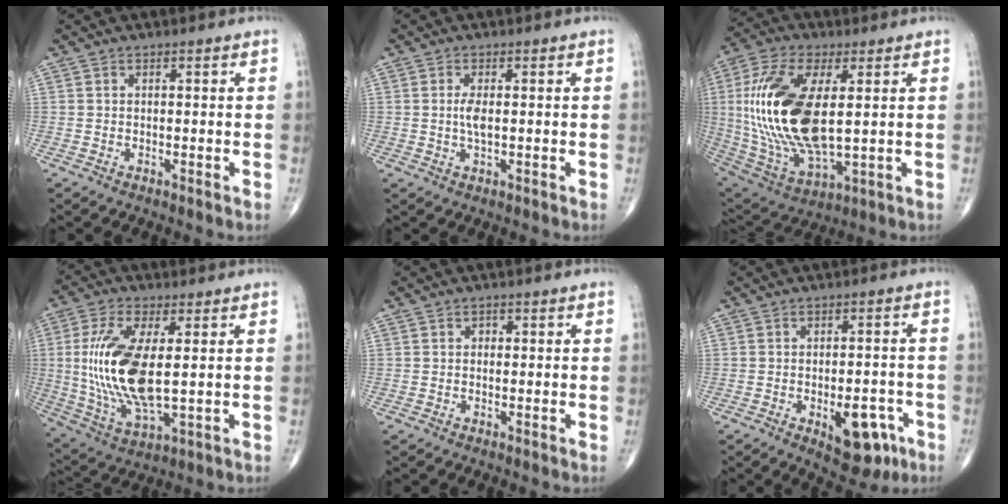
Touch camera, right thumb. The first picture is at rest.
{"total": 2.7, "force": [0.2, 0.9, 2.6], "torque": [-0.056, -0.004, 0.003]}
{"total": 23.6, "force": [2.5, 10.9, 20.8], "torque": [-0.436, -0.019, 0.054]}
{"total": 17.0, "force": [1.2, 6.7, 15.5], "torque": [-0.332, -0.016, 0.033]}
{"total": 0.9, "force": [0.1, 0.7, 0.4], "torque": [0.000, 0.002, -0.003]}
{"total": 10.0, "force": [-4.1, 5.0, 7.6], "torque": [-0.075, 0.018, -0.044]}